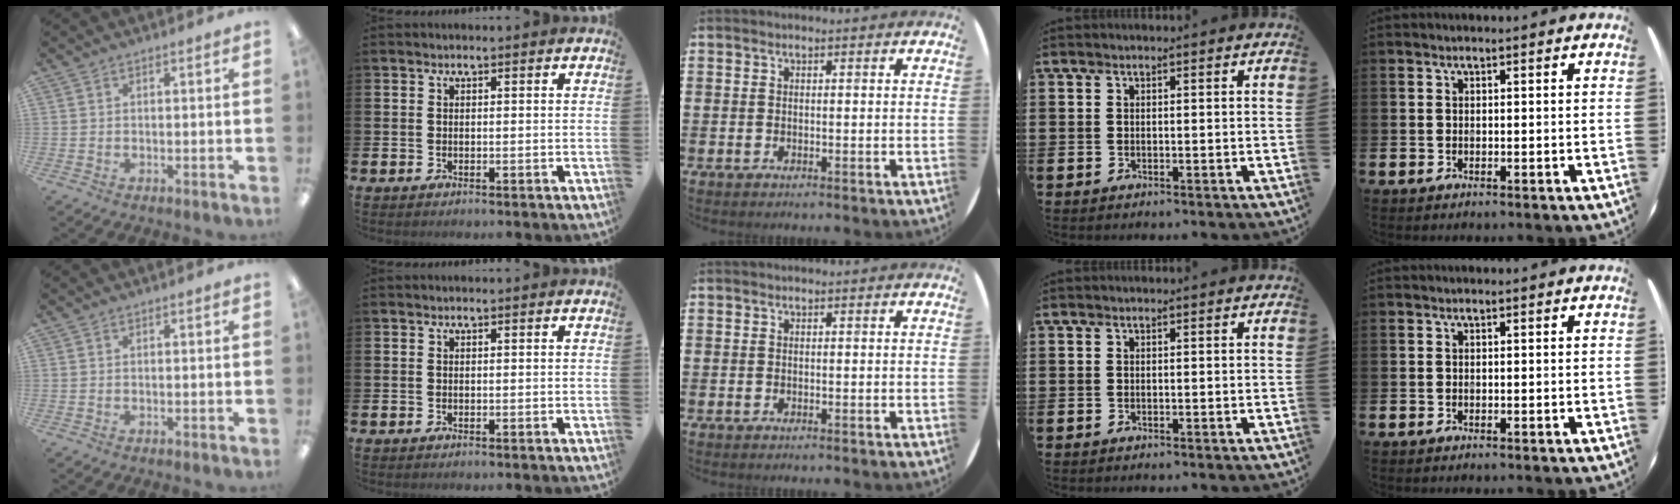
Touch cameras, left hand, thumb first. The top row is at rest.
{}